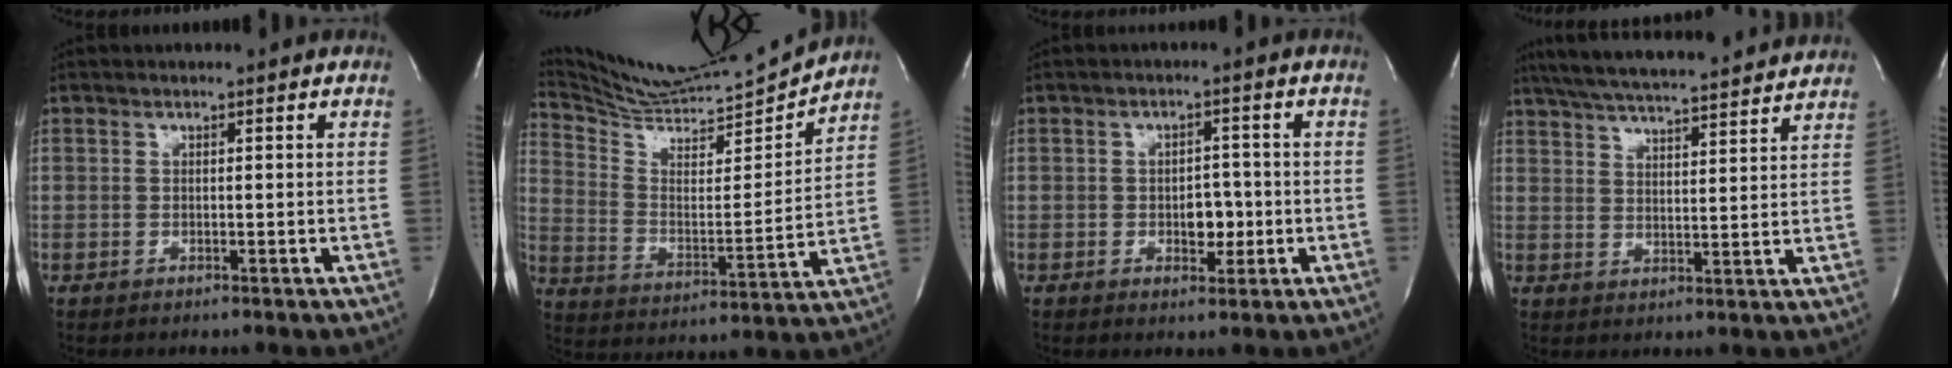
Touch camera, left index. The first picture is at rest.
{"total": 17.0, "force": [16.6, -0.8, 3.5], "torque": [-0.081, -0.040, 0.274]}
{"total": 3.6, "force": [-0.8, 2.2, 2.8], "torque": [-0.034, 0.004, -0.006]}
{"total": 19.7, "force": [17.8, 1.9, 8.1], "torque": [-0.143, 0.030, 0.252]}